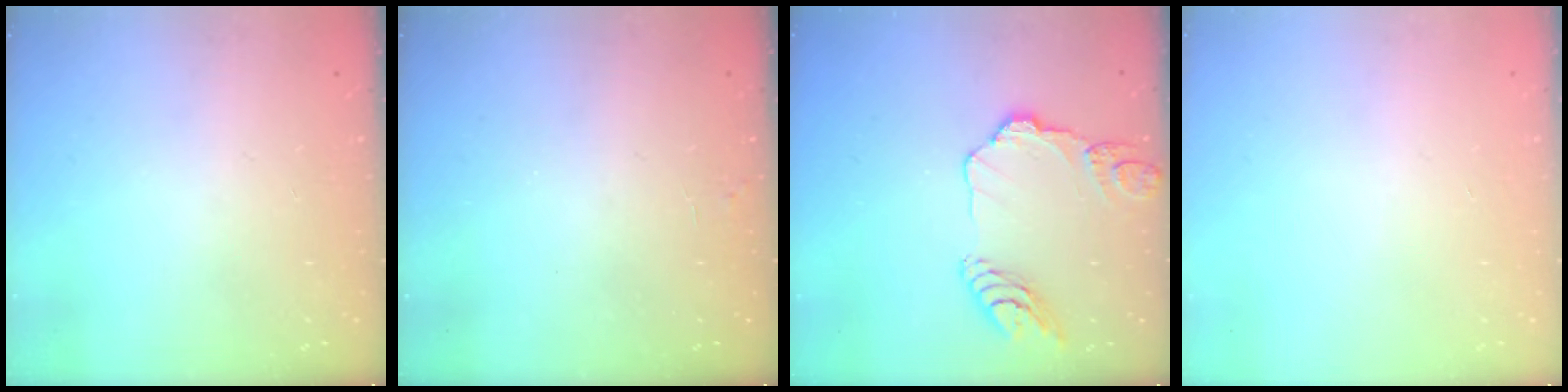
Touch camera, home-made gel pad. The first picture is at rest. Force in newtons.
{"total": 1.7, "press": 1.7, "slide": 0.1}
{"total": 12.1, "press": 12.1, "slide": 1.1}
{"total": 0.0}